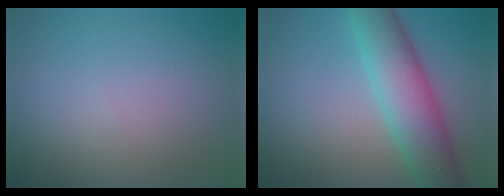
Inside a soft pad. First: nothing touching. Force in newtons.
{"total": 6.8, "press": 6.8, "slide": 0.1}